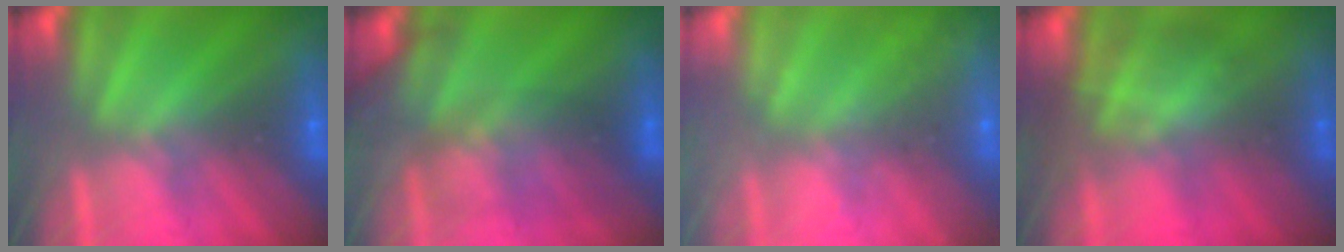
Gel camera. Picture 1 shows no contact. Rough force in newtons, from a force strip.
{"total": 2.7}
{"total": 2.4}
{"total": 2.9}